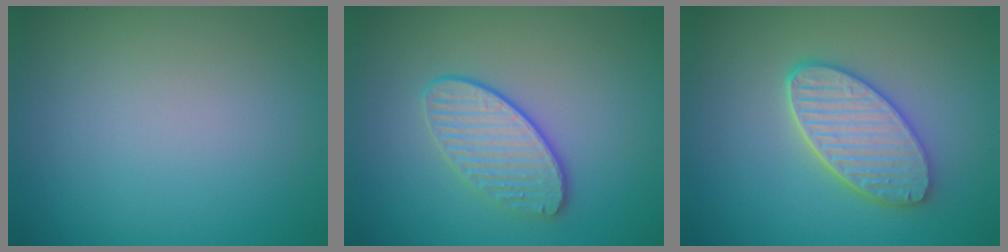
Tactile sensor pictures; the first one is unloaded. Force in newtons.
{"total": 3.0, "press": 2.8, "slide": 1.2}
{"total": 5.1, "press": 4.5, "slide": 2.5}